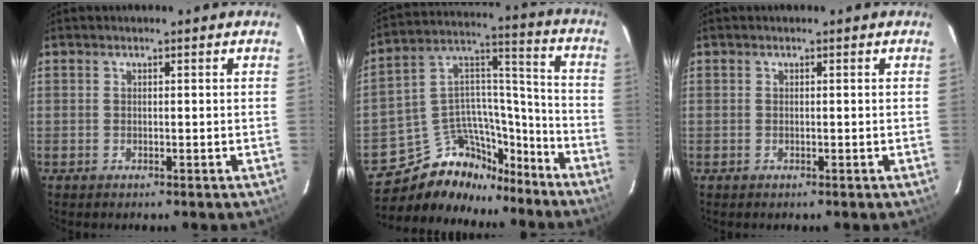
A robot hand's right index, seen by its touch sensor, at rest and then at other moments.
{"total": 19.1, "force": [-15.2, 9.6, 6.3], "torque": [-0.128, 0.076, -0.235]}
{"total": 0.0}